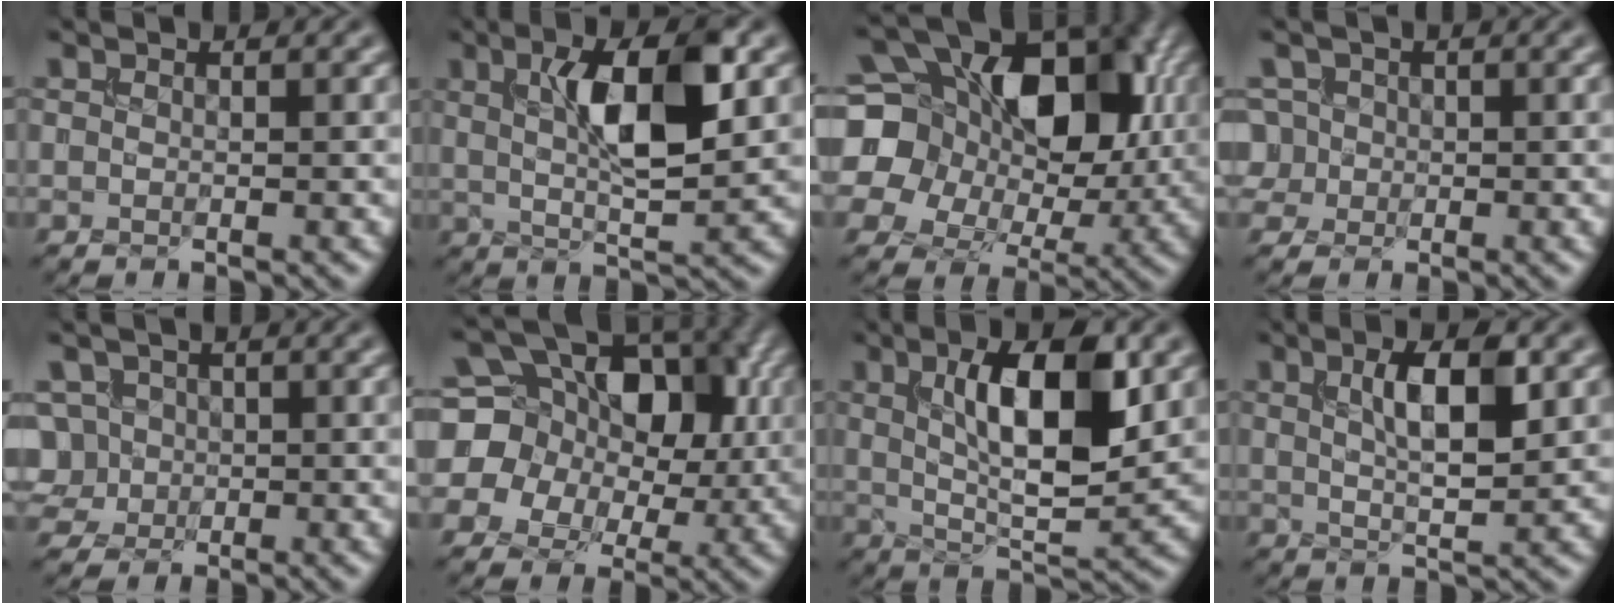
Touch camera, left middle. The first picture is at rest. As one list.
[{"total": 7.6, "force": [2.1, 2.1, 6.9], "torque": [-0.115, 0.007, 0.033]}, {"total": 15.1, "force": [2.3, 11.2, 9.9], "torque": [-0.169, 0.003, 0.039]}, {"total": 3.0, "force": [0.0, 2.9, 1.0], "torque": [-0.014, 0.029, -0.010]}, {"total": 5.0, "force": [0.3, 4.5, 2.1], "torque": [-0.042, 0.032, -0.004]}, {"total": 12.5, "force": [2.0, 10.2, 6.9], "torque": [-0.127, 0.018, 0.024]}, {"total": 9.0, "force": [2.3, 3.2, 8.1], "torque": [-0.128, 0.002, 0.038]}, {"total": 5.2, "force": [1.6, 1.6, 4.6], "torque": [-0.083, 0.005, 0.028]}]